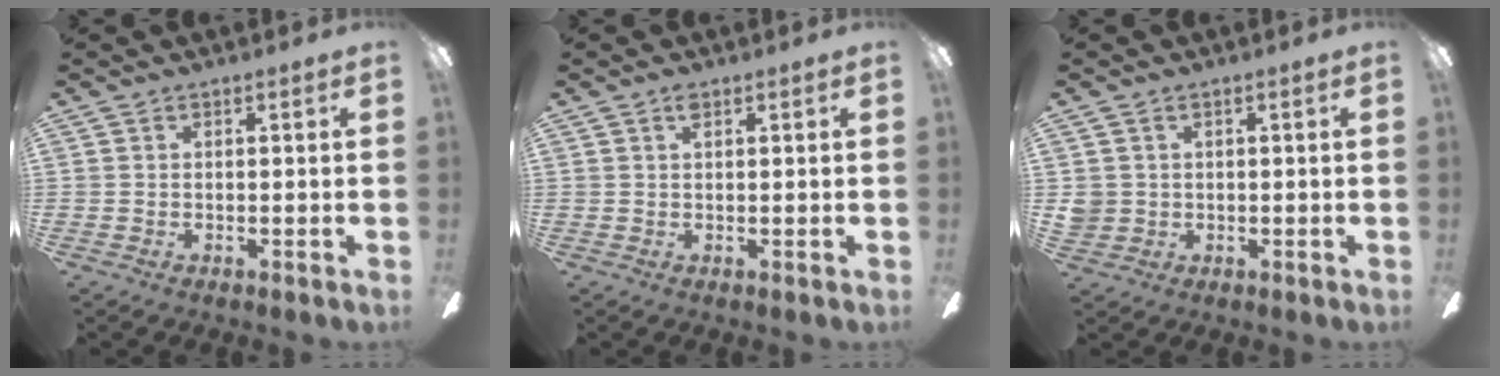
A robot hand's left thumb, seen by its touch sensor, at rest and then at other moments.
{"total": 1.4, "force": [0.8, 0.6, 1.0], "torque": [-0.015, 0.000, 0.012]}
{"total": 2.8, "force": [0.6, 2.7, 0.3], "torque": [-0.013, 0.006, 0.013]}